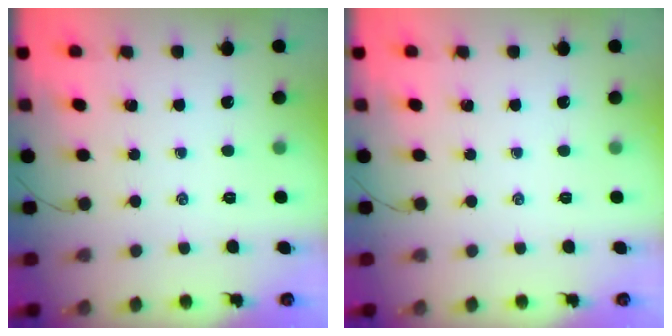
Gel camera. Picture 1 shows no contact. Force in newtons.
{"total": 0.0}